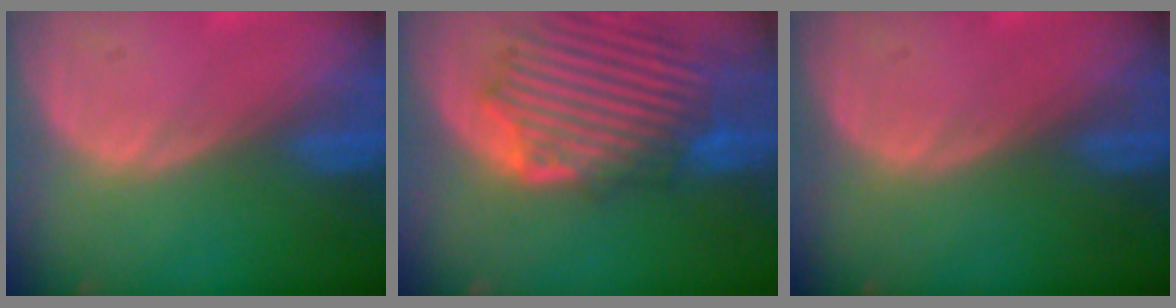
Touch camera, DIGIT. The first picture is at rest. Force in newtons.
{"total": 11.8, "press": 11.1, "slide": 4.0}
{"total": 0.0}